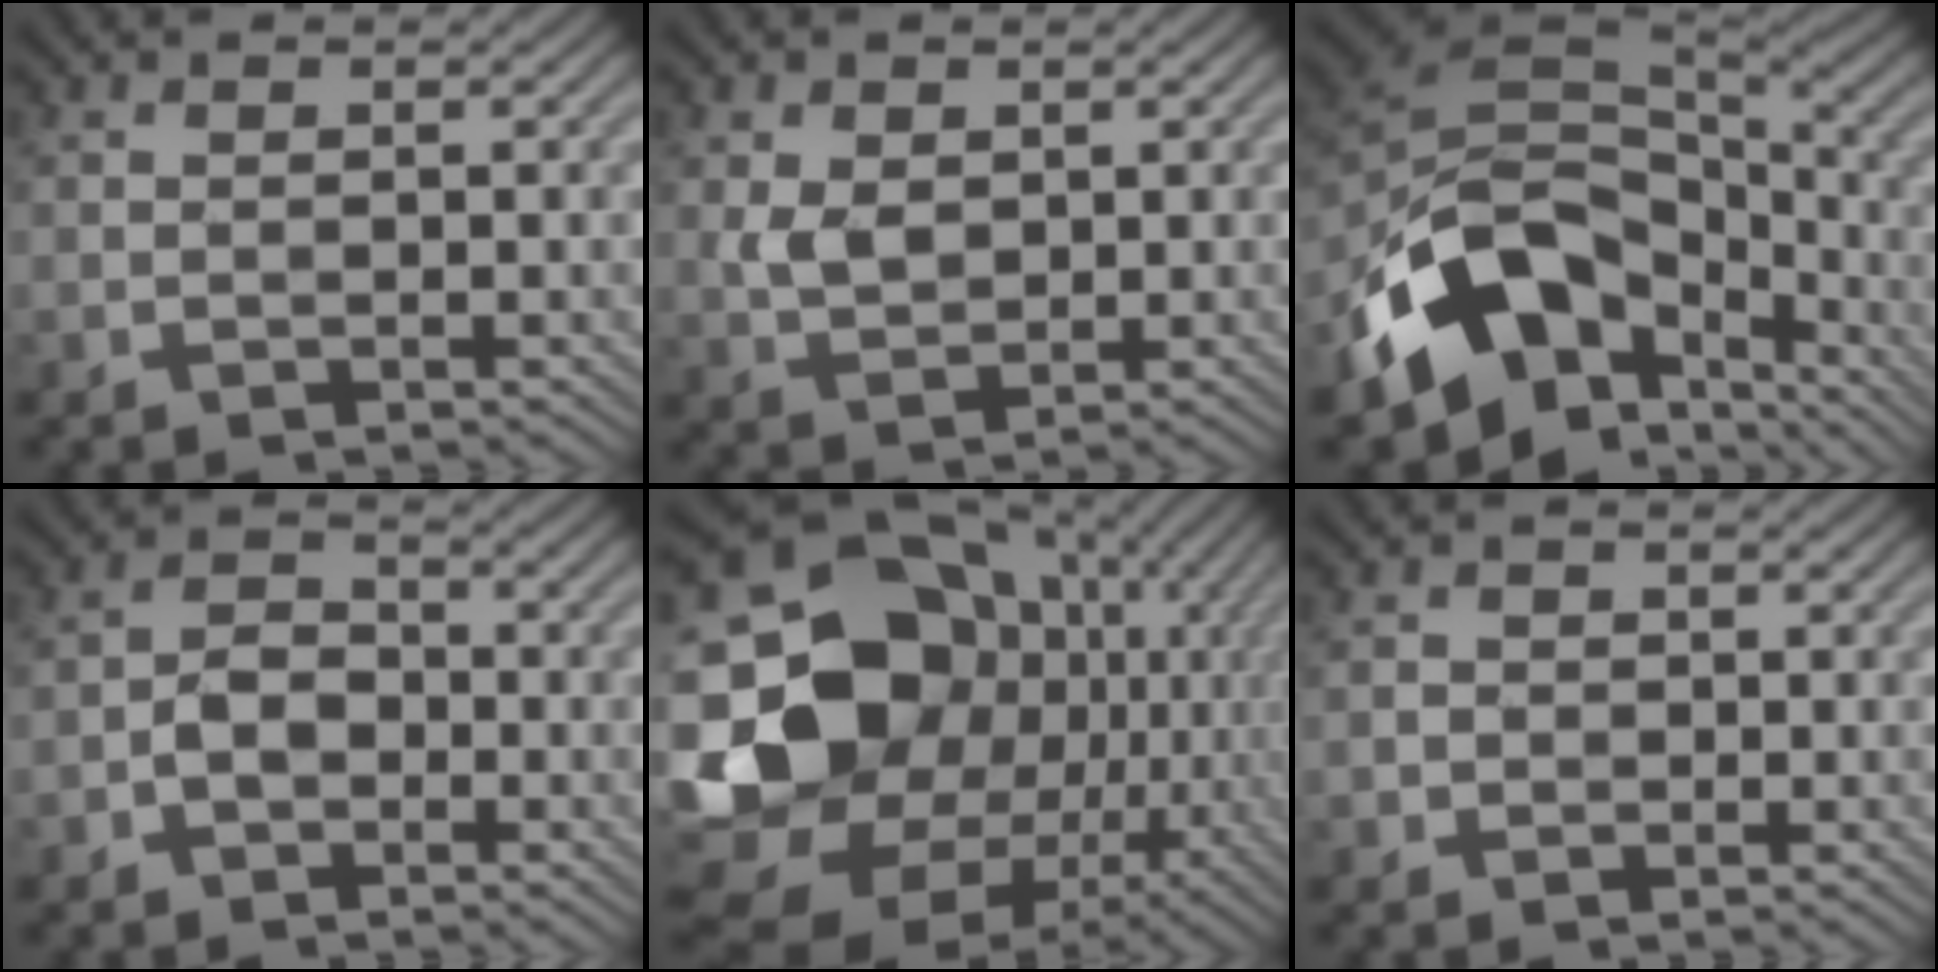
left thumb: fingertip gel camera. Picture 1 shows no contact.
{"total": 2.7, "force": [0.8, 1.8, 1.8], "torque": [-0.047, 0.002, 0.018]}
{"total": 14.0, "force": [-7.6, 8.8, 7.9], "torque": [-0.176, -0.015, -0.131]}
{"total": 3.3, "force": [-1.6, 2.2, 1.9], "torque": [-0.035, 0.008, -0.034]}
{"total": 22.7, "force": [-2.9, 19.0, 12.0], "torque": [-0.277, -0.028, -0.062]}
{"total": 1.2, "force": [-0.4, 1.1, 0.2], "torque": [0.000, -0.002, -0.007]}